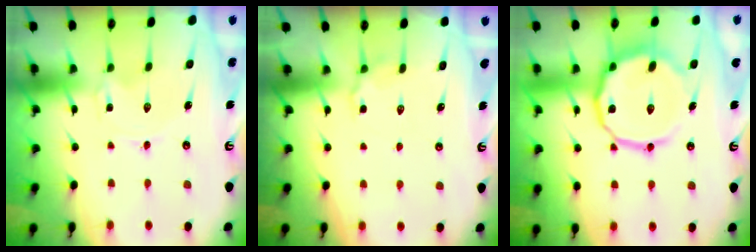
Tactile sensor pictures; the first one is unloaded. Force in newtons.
{"total": 5.1, "press": 4.8, "slide": 1.8}
{"total": 13.9, "press": 13.8, "slide": 1.3}